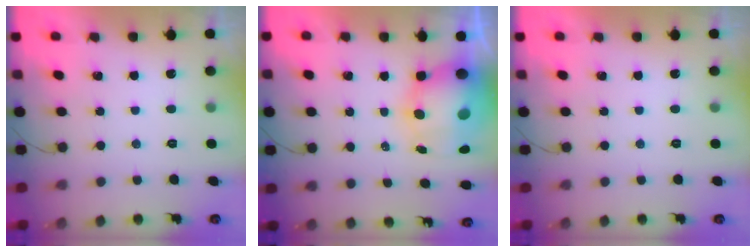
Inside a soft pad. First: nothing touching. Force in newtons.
{"total": 12.5, "press": 12.1, "slide": 3.1}
{"total": 0.0}